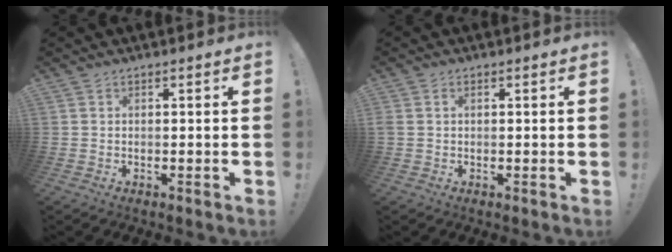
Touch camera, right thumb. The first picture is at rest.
{"total": 1.0, "force": [0.3, 0.8, 0.5], "torque": [-0.017, 0.005, 0.007]}